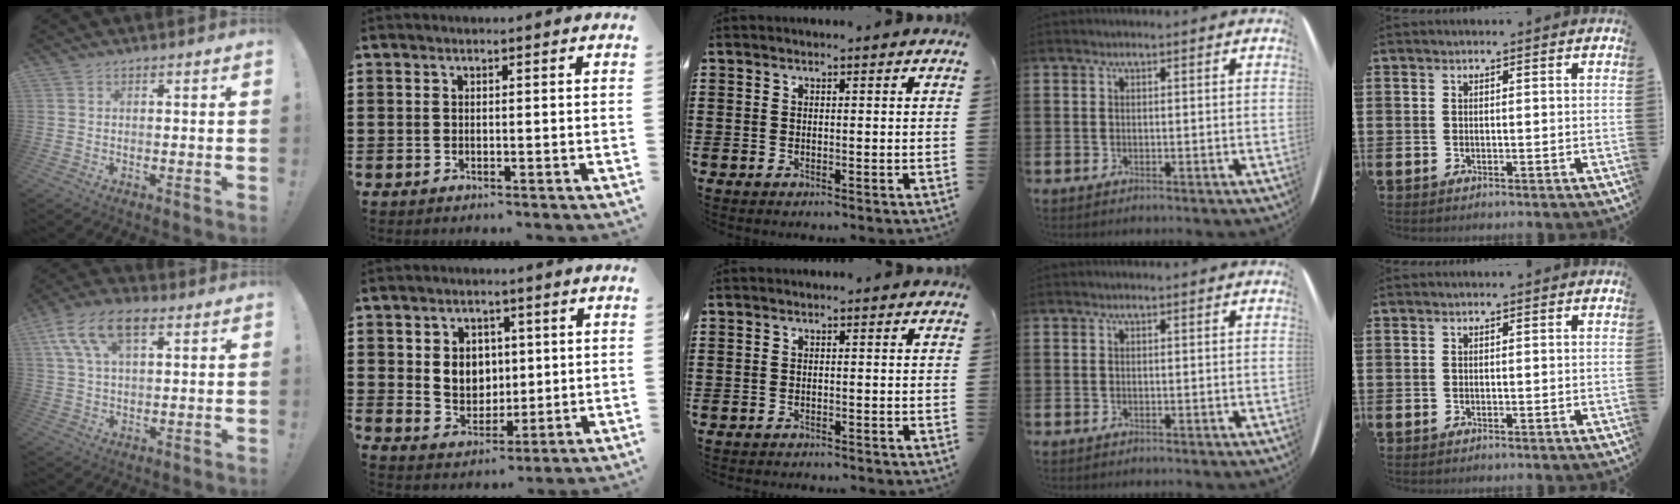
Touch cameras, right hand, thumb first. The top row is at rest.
{"thumb": {"total": 12.8, "force": [5.6, 6.8, 9.3], "torque": [-0.171, -0.007, 0.107]}, "index": {"total": 5.2, "force": [1.1, 4.6, 2.1], "torque": [-0.045, 0.007, 0.015]}, "middle": {"total": 1.0, "force": [-1.0, -0.1, 0.0], "torque": [-0.004, 0.000, -0.020]}}